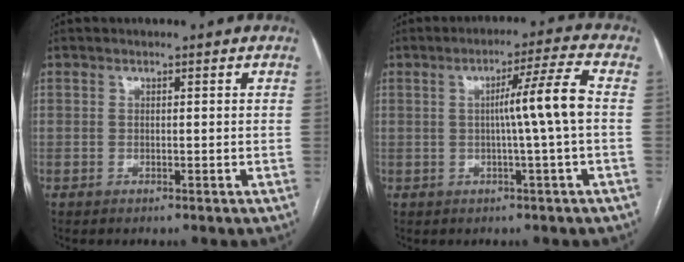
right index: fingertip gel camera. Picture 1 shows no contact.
{"total": 7.2, "force": [-0.1, -1.6, 7.0], "torque": [-0.110, 0.010, 0.002]}